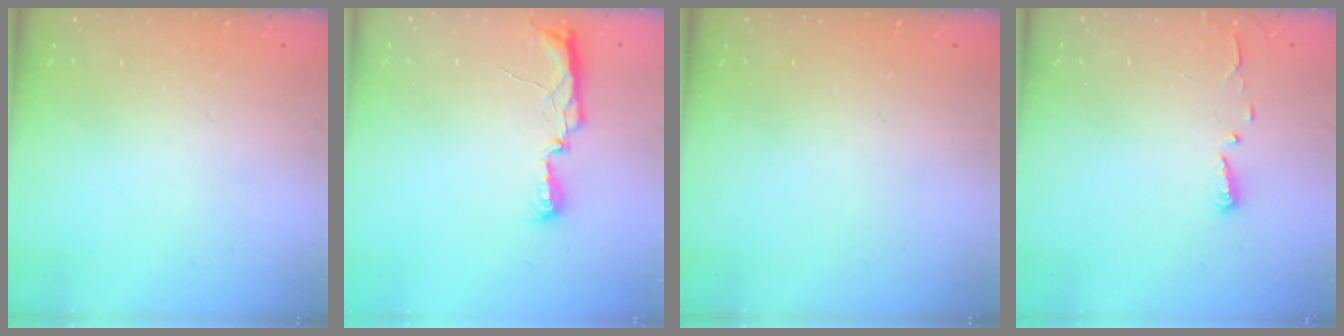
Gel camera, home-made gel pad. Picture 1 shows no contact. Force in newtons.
{"total": 6.4, "press": 6.3, "slide": 0.8}
{"total": 0.0}
{"total": 3.0, "press": 2.9, "slide": 0.3}